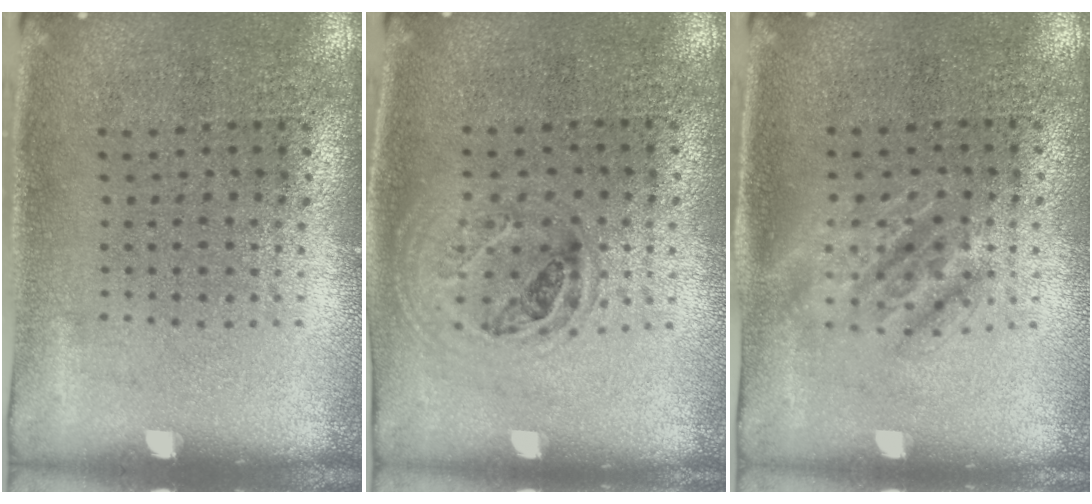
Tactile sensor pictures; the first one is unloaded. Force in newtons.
{"total": 1.1, "press": 1.0, "slide": 0.5}
{"total": 1.2, "press": 1.1, "slide": 0.5}